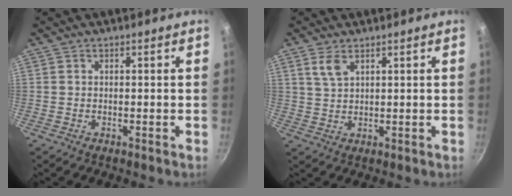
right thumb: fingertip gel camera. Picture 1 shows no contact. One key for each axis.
{"total": 3.6, "fx": 2.1, "fy": 1.8, "fz": 2.4, "tx": -0.044, "ty": -0.009, "tz": 0.046}